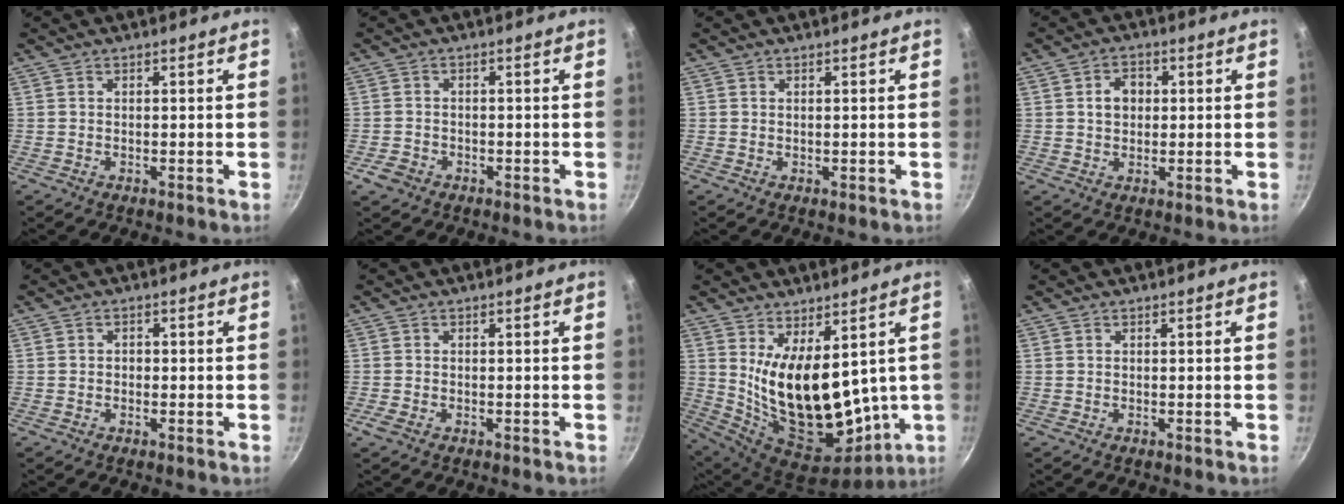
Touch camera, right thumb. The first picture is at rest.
{"total": 3.0, "force": [-1.7, 2.2, 1.1], "torque": [-0.022, 0.018, -0.027]}
{"total": 0.0}
{"total": 4.6, "force": [0.7, 3.6, 2.8], "torque": [-0.025, 0.008, 0.010]}
{"total": 1.2, "force": [-0.2, 1.0, 0.6], "torque": [-0.008, 0.005, -0.006]}
{"total": 1.6, "force": [-0.8, 0.9, 1.0], "torque": [-0.025, 0.003, -0.016]}
{"total": 20.0, "force": [3.7, 10.5, 16.6], "torque": [-0.249, -0.068, 0.096]}
{"total": 0.0}